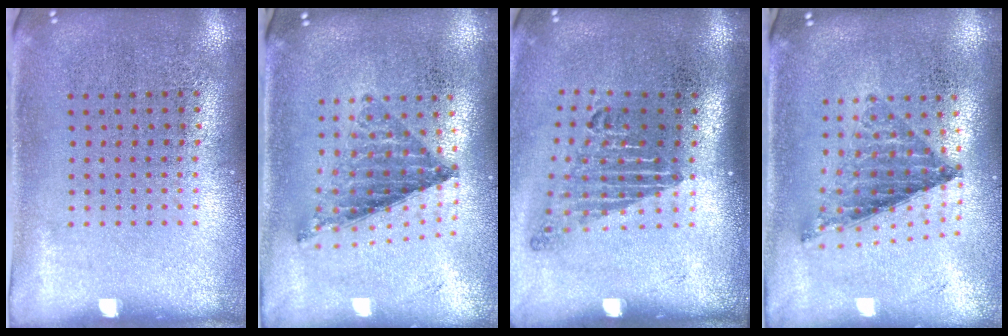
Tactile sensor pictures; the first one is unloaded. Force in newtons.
{"total": 0.8, "press": 0.8, "slide": 0.1}
{"total": 1.7, "press": 1.2, "slide": 1.2}
{"total": 0.8, "press": 0.8, "slide": 0.1}